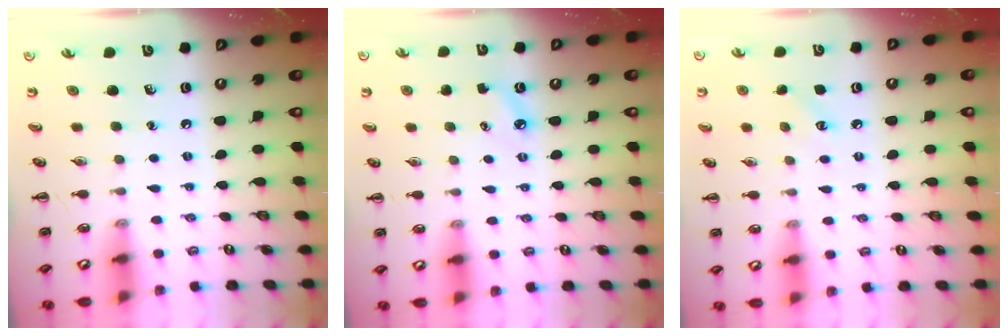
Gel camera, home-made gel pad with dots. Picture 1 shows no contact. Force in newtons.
{"total": 4.1, "press": 3.9, "slide": 1.5}
{"total": 5.2, "press": 5.0, "slide": 1.5}